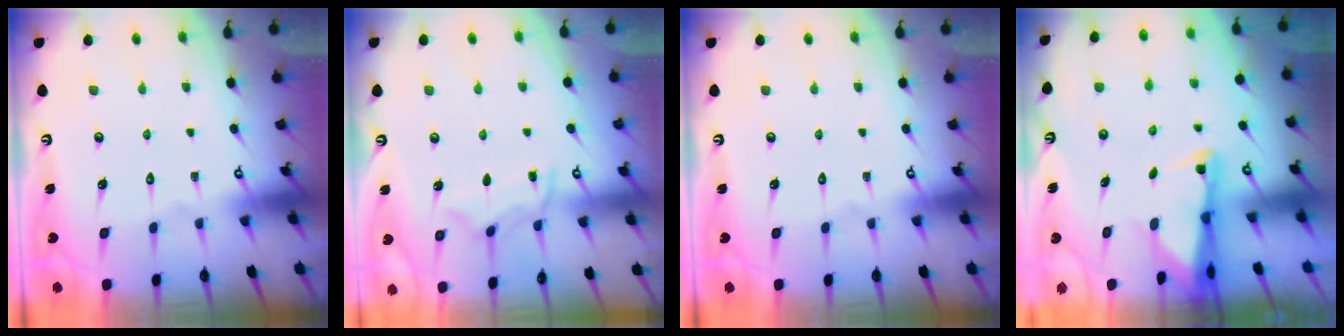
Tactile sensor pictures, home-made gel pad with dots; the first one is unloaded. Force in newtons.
{"total": 6.8, "press": 6.7, "slide": 0.8}
{"total": 0.0}
{"total": 2.4, "press": 2.4, "slide": 0.5}